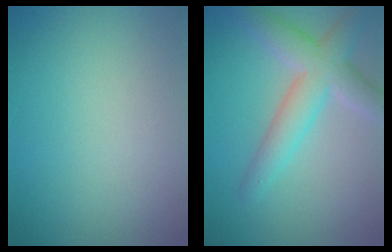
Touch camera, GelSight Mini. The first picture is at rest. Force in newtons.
{"total": 4.9, "press": 4.9, "slide": 0.4}